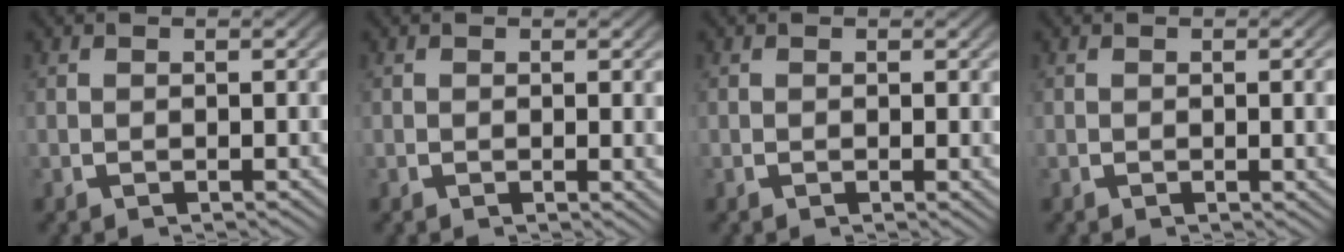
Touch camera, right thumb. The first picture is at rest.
{"total": 0.9, "force": [0.2, 0.0, 0.9], "torque": [-0.012, -0.002, 0.002]}
{"total": 0.5, "force": [0.1, 0.1, 0.5], "torque": [-0.010, -0.001, 0.003]}
{"total": 1.2, "force": [0.1, 0.0, 1.2], "torque": [-0.016, 0.002, 0.001]}